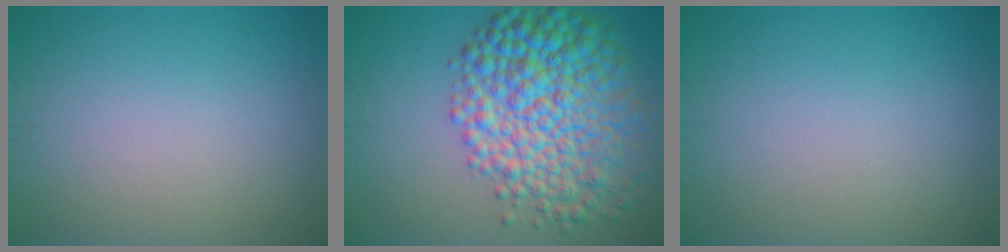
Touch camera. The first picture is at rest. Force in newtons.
{"total": 9.9, "press": 9.9, "slide": 0.1}
{"total": 0.0}